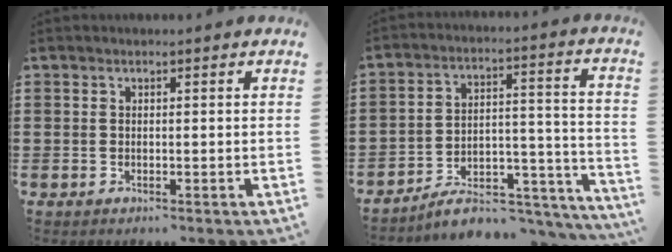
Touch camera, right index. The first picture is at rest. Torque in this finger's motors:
{"motor_torque": [-0.61, -0.43, 0.46, 0.04]}